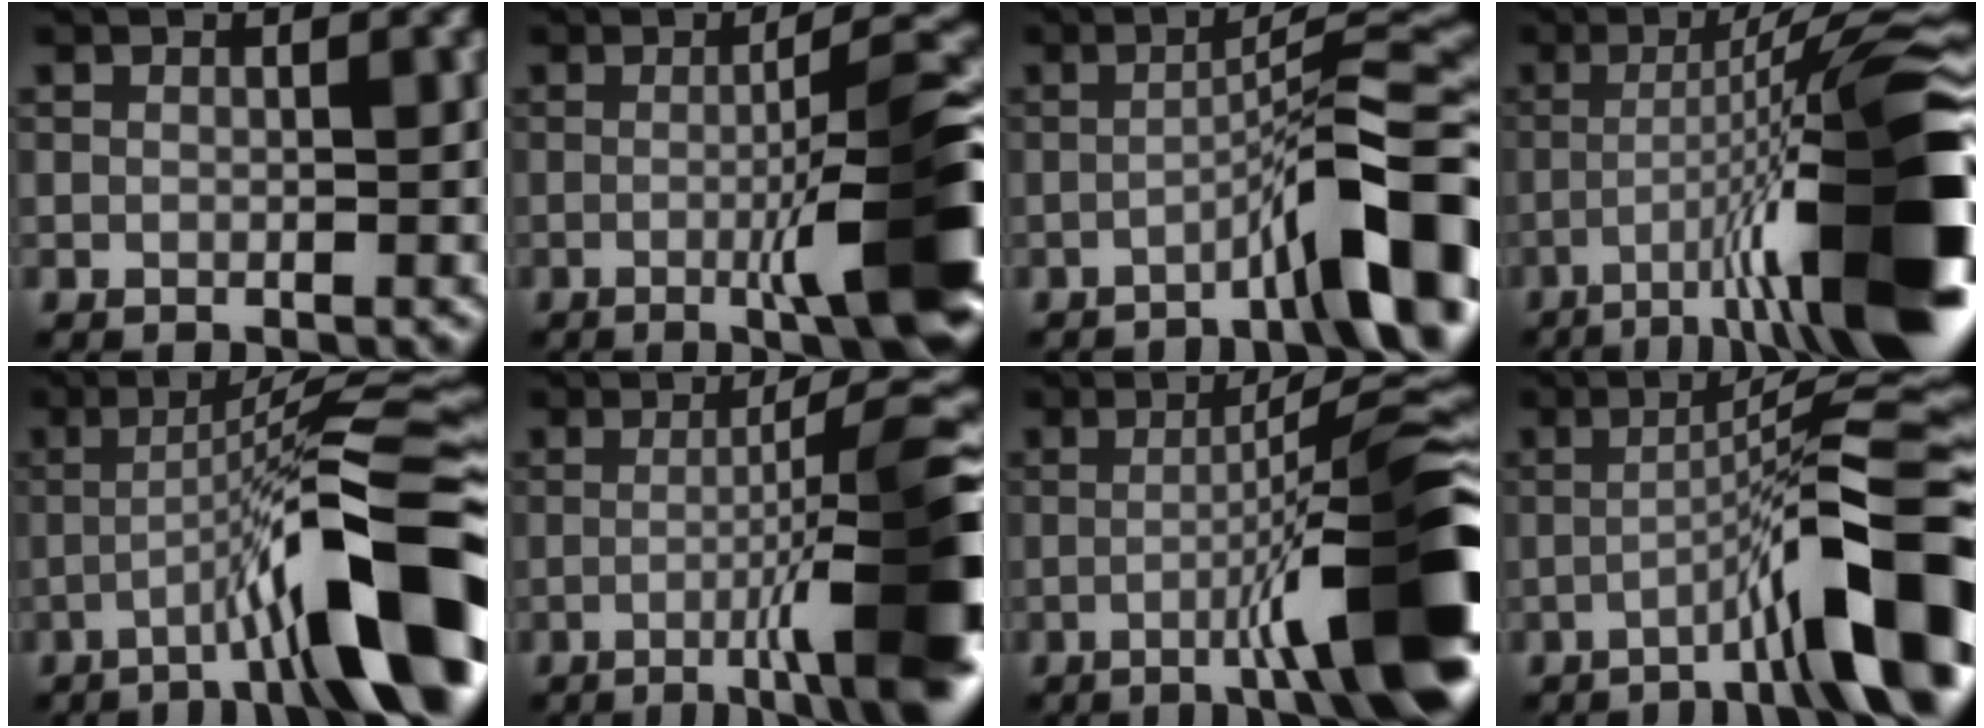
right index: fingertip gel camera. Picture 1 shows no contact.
{"total": 11.1, "force": [-2.4, 1.7, 10.6], "torque": [-0.134, 0.011, -0.041]}
{"total": 8.6, "force": [-4.3, 1.2, 7.4], "torque": [-0.097, 0.025, -0.076]}
{"total": 15.2, "force": [-5.3, 2.4, 14.1], "torque": [-0.202, 0.021, -0.078]}
{"total": 12.8, "force": [-5.2, 2.0, 11.6], "torque": [-0.157, 0.020, -0.081]}
{"total": 10.8, "force": [-3.4, 1.6, 10.2], "torque": [-0.129, 0.016, -0.051]}
{"total": 11.9, "force": [-3.7, 1.4, 11.2], "torque": [-0.146, 0.021, -0.059]}
{"total": 11.1, "force": [-4.7, 1.6, 9.9], "torque": [-0.128, 0.025, -0.078]}